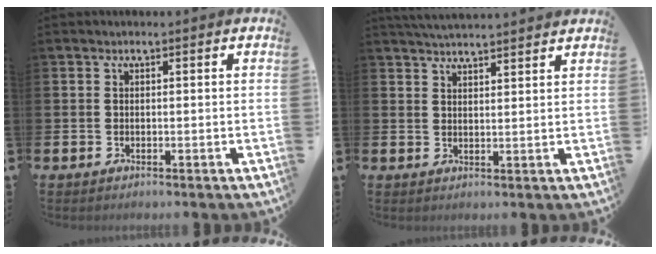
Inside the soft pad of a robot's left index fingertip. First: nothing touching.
{"total": 3.8, "force": [3.8, 0.0, 0.4], "torque": [-0.012, -0.016, 0.070]}